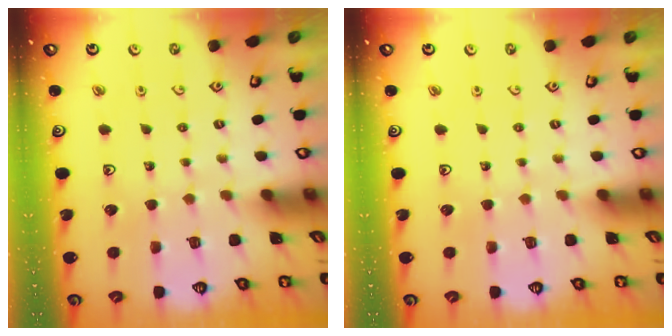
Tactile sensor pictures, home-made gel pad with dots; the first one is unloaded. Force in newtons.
{"total": 0.0}